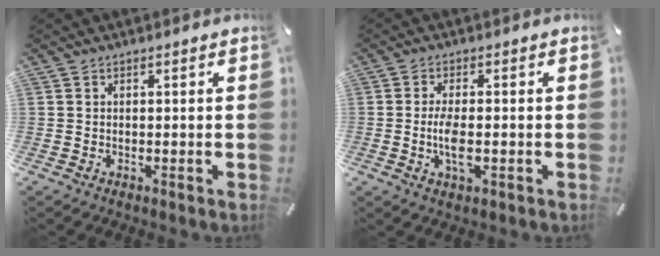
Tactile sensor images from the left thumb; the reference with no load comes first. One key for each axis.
{"total": 5.6, "fx": -0.9, "fy": 2.1, "fz": 5.2, "tx": -0.118, "ty": -0.006, "tz": -0.022}